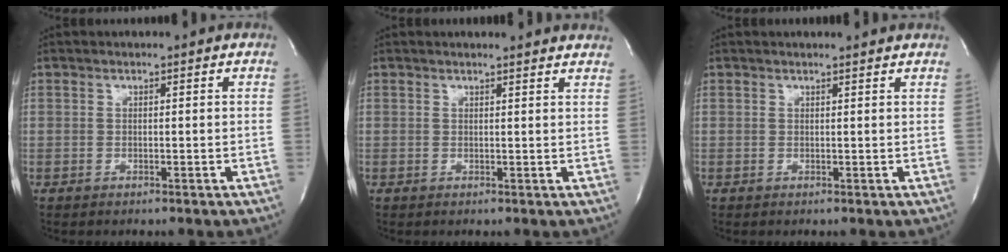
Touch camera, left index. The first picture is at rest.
{"total": 5.6, "force": [5.4, 0.4, 1.5], "torque": [-0.019, -0.004, 0.038]}
{"total": 1.9, "force": [1.8, 0.0, 0.5], "torque": [-0.014, 0.000, 0.014]}